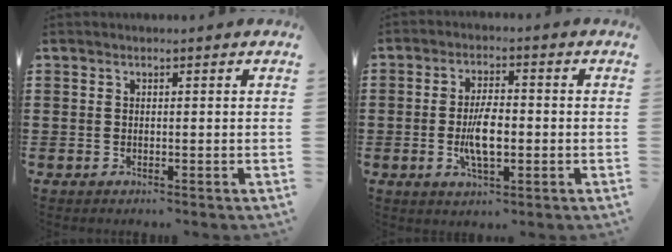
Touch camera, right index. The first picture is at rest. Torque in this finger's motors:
{"motor_torque": [1.56, 0.57, 0.77, 0.21]}